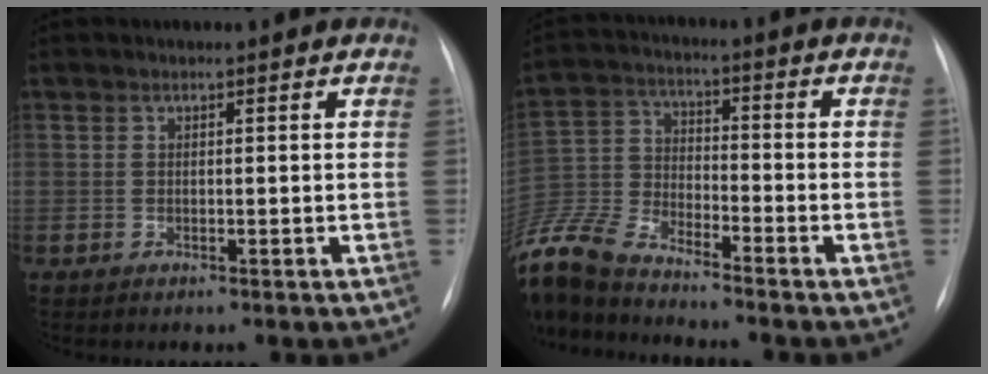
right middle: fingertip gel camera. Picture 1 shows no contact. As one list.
[{"total": 14.1, "force": [-13.0, 2.2, 5.1], "torque": [-0.117, -0.002, -0.257]}]